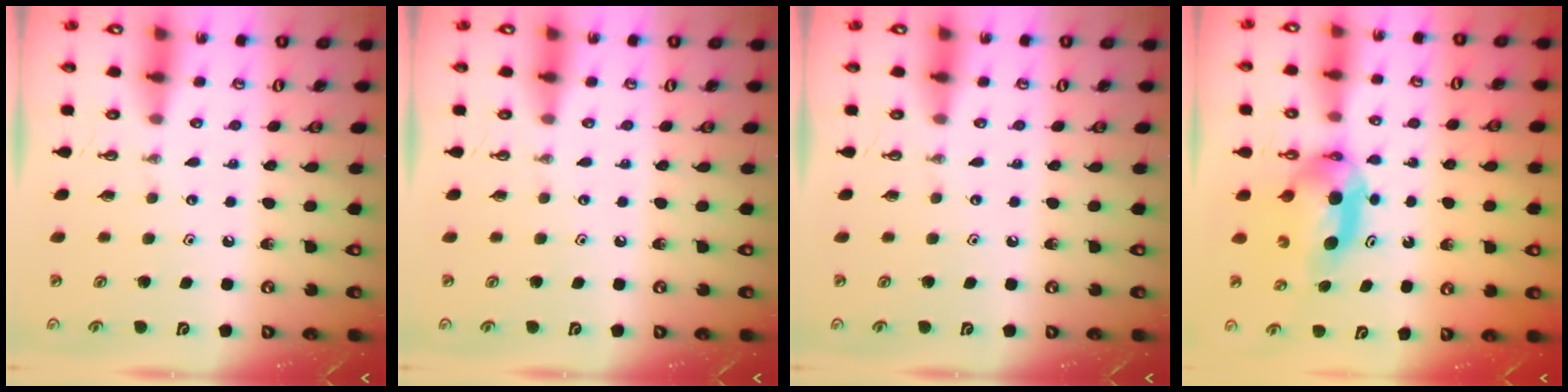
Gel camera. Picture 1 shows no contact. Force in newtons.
{"total": 0.0}
{"total": 0.0}
{"total": 8.4, "press": 5.6, "slide": 6.4}